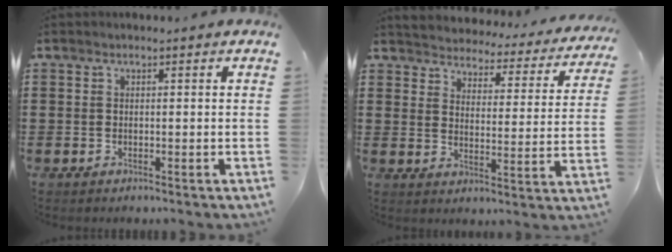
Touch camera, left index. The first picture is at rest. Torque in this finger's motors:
{"motor_torque": [1.17, -0.97, 0.66, 0.09]}